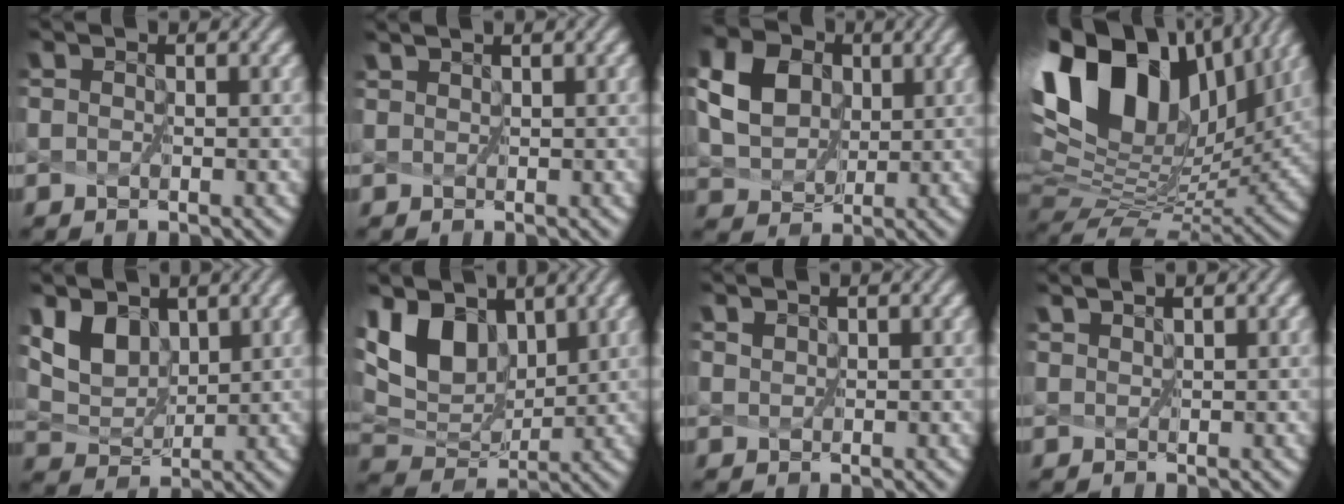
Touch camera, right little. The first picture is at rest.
{"total": 0.8, "force": [0.7, 0.1, 0.3], "torque": [-0.012, 0.002, 0.014]}
{"total": 8.5, "force": [3.3, 6.6, 4.3], "torque": [-0.116, 0.024, 0.070]}
{"total": 15.6, "force": [7.4, 8.4, 10.8], "torque": [-0.235, 0.035, 0.139]}
{"total": 4.8, "force": [3.4, 2.6, 2.2], "torque": [-0.069, -0.014, 0.079]}
{"total": 7.9, "force": [4.2, 4.6, 4.9], "torque": [-0.120, 0.009, 0.074]}
{"total": 1.4, "force": [1.2, 0.6, 0.5], "torque": [-0.019, 0.004, 0.018]}
{"total": 1.0, "force": [1.0, 0.0, 0.2], "torque": [-0.011, 0.004, 0.021]}